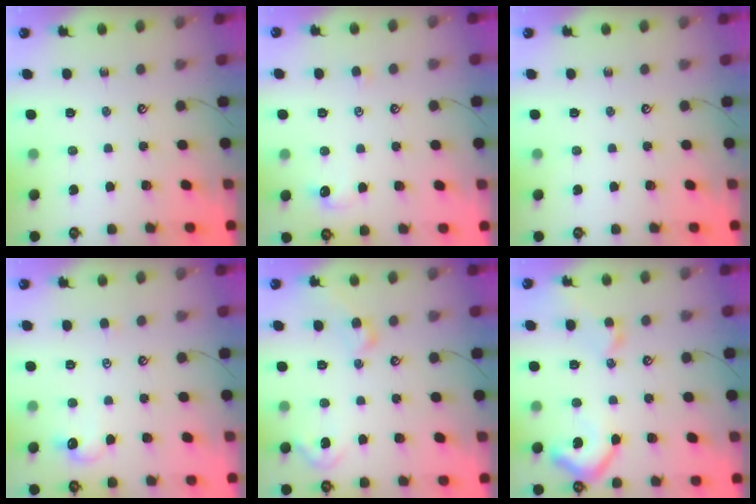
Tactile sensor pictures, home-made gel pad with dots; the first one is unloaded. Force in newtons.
{"total": 0.7, "press": 0.5, "slide": 0.5}
{"total": 0.0}
{"total": 0.8, "press": 0.5, "slide": 0.6}
{"total": 6.2, "press": 6.2, "slide": 1.0}
{"total": 9.4, "press": 9.3, "slide": 1.2}